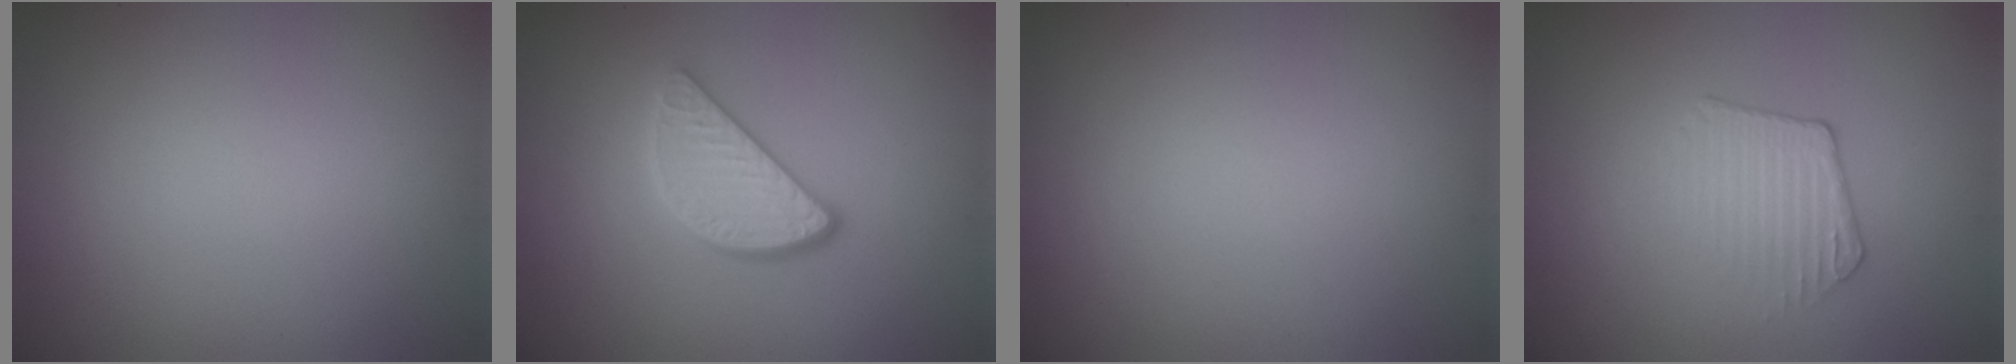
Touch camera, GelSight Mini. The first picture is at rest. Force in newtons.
{"total": 3.5, "press": 2.9, "slide": 1.9}
{"total": 0.0}
{"total": 1.8, "press": 1.1, "slide": 1.4}